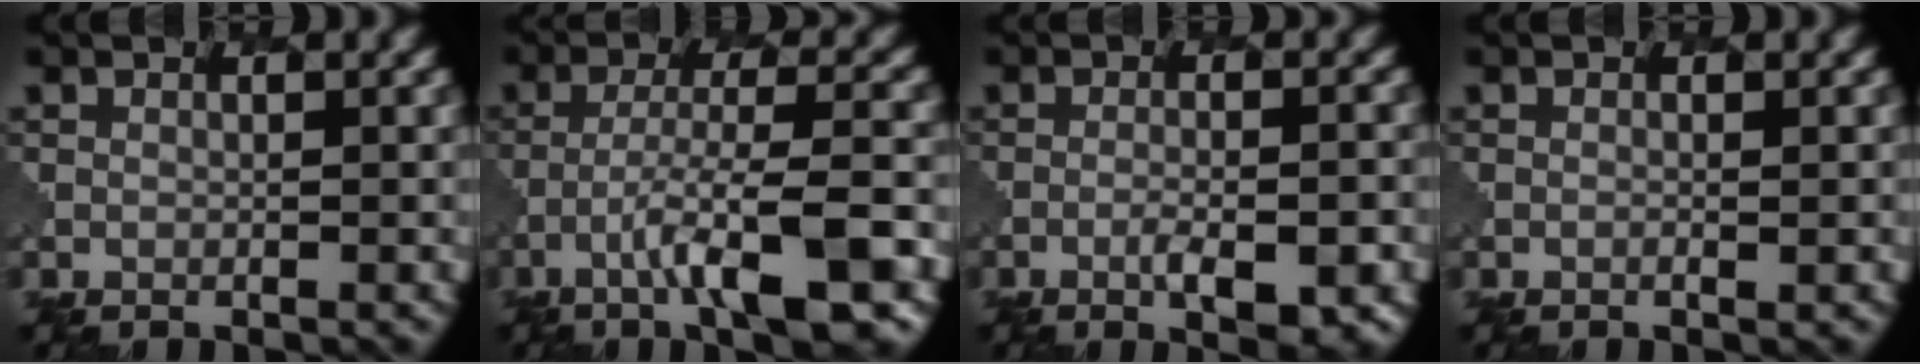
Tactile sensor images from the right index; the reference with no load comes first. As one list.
[{"total": 7.9, "force": [-3.7, 1.5, 6.8], "torque": [-0.109, 0.008, -0.059]}, {"total": 4.0, "force": [-1.6, 1.0, 3.5], "torque": [-0.060, -0.004, -0.019]}, {"total": 0.7, "force": [0.1, 0.3, 0.6], "torque": [-0.003, 0.001, -0.001]}]